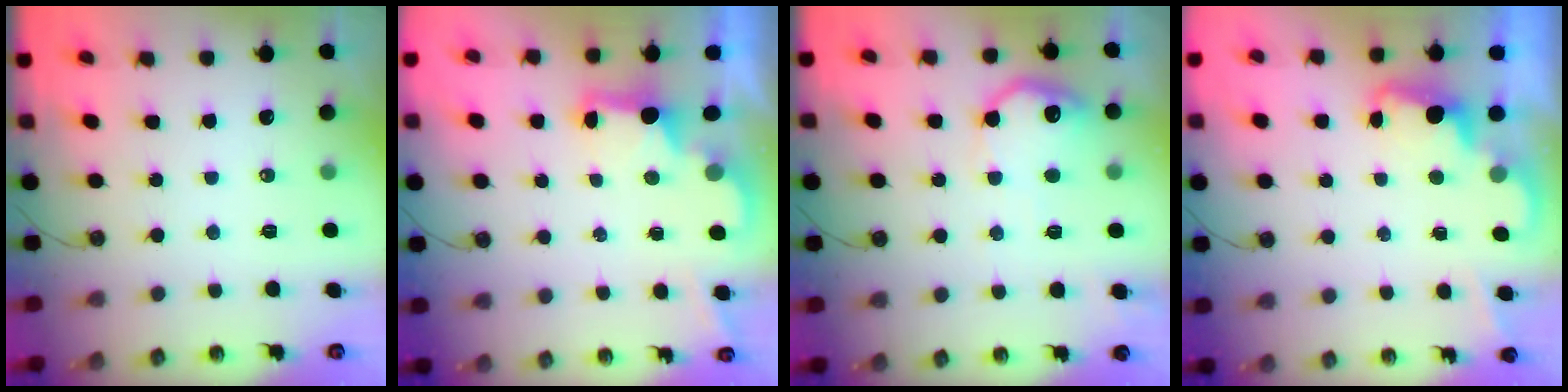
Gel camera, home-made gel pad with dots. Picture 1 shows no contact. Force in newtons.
{"total": 2.0, "press": 2.0, "slide": 0.5}
{"total": 12.4, "press": 12.4, "slide": 0.8}
{"total": 2.3, "press": 2.2, "slide": 0.5}